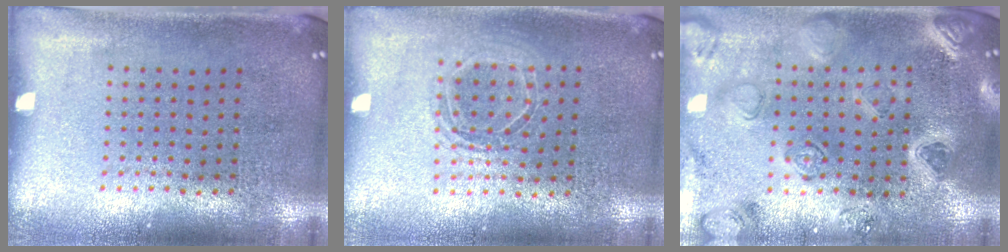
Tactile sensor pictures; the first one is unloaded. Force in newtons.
{"total": 1.4, "press": 1.2, "slide": 0.7}
{"total": 2.3, "press": 2.3, "slide": 0.3}